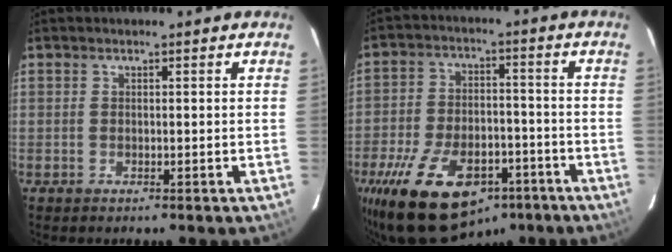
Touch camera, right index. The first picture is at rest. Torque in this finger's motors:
{"motor_torque": [1.69, -0.45, 0.59, 0.15]}